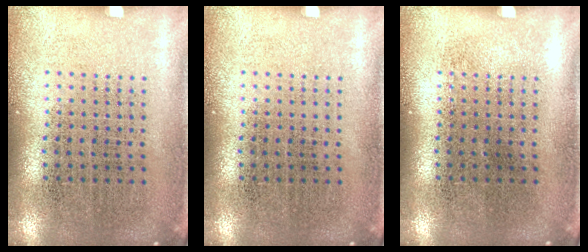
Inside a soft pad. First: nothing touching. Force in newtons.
{"total": 0.0}
{"total": 0.0}